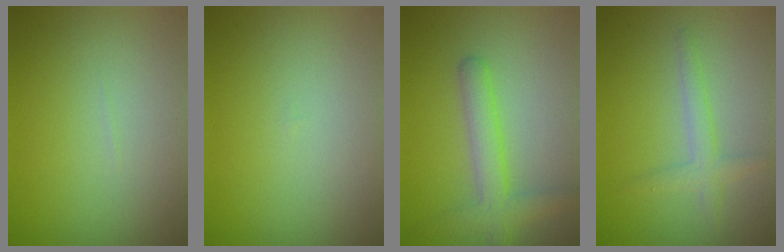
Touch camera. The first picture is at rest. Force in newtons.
{"total": 0.0}
{"total": 3.5, "press": 3.5, "slide": 0.2}
{"total": 2.0, "press": 2.0, "slide": 0.1}